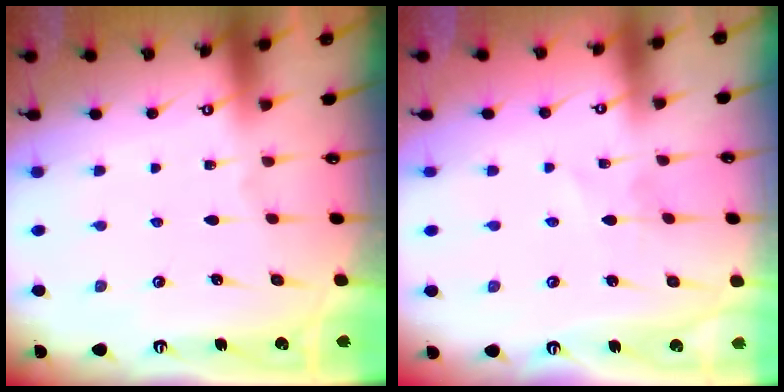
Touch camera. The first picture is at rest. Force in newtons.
{"total": 1.4, "press": 1.4, "slide": 0.1}